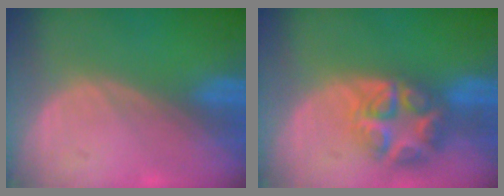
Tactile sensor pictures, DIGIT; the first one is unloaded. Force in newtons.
{"total": 8.1, "press": 7.0, "slide": 4.0}